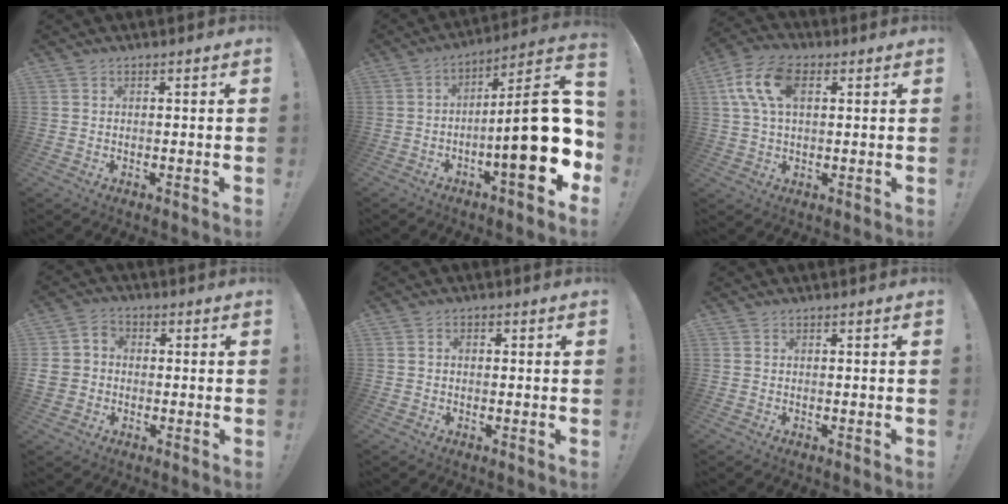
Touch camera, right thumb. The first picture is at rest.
{"total": 22.2, "force": [-2.9, 5.6, 21.2], "torque": [-0.304, 0.013, -0.040]}
{"total": 12.6, "force": [3.4, 7.2, 9.7], "torque": [-0.188, 0.007, 0.064]}
{"total": 6.2, "force": [-1.9, 5.5, 2.4], "torque": [-0.047, 0.019, -0.033]}
{"total": 1.4, "force": [-0.6, 1.0, 0.7], "torque": [-0.005, 0.003, -0.014]}
{"total": 0.0}